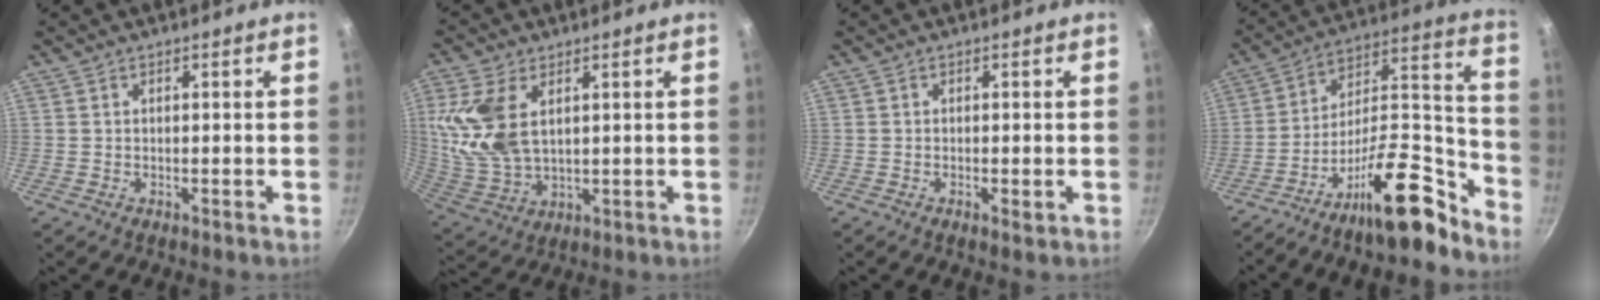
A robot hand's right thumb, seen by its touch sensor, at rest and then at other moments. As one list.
[{"total": 13.3, "force": [3.8, 7.8, 10.0], "torque": [-0.205, -0.018, 0.088]}, {"total": 1.4, "force": [-0.6, 0.4, 1.2], "torque": [-0.025, -0.002, -0.011]}, {"total": 18.6, "force": [-13.2, 5.6, 11.9], "torque": [-0.143, 0.124, -0.228]}]